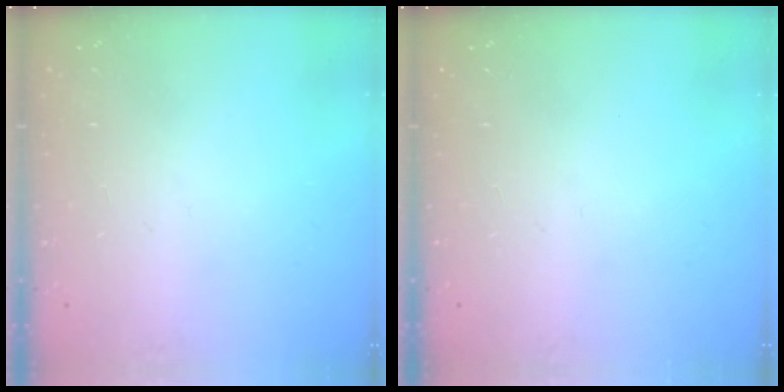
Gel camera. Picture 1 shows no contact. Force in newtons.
{"total": 0.0}